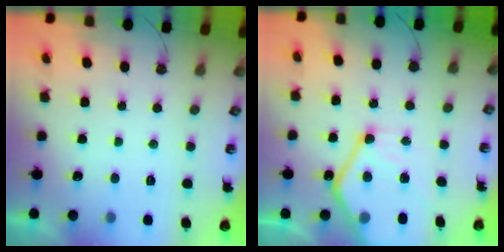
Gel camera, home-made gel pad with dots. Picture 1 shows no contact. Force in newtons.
{"total": 16.0, "press": 15.9, "slide": 1.5}